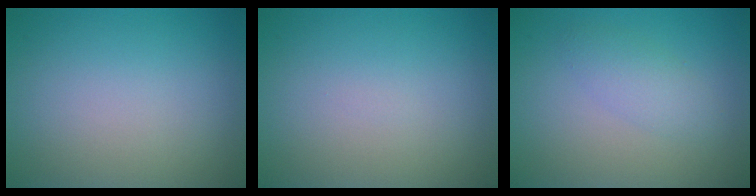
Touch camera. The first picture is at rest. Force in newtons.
{"total": 0.0}
{"total": 2.0, "press": 2.0, "slide": 0.0}